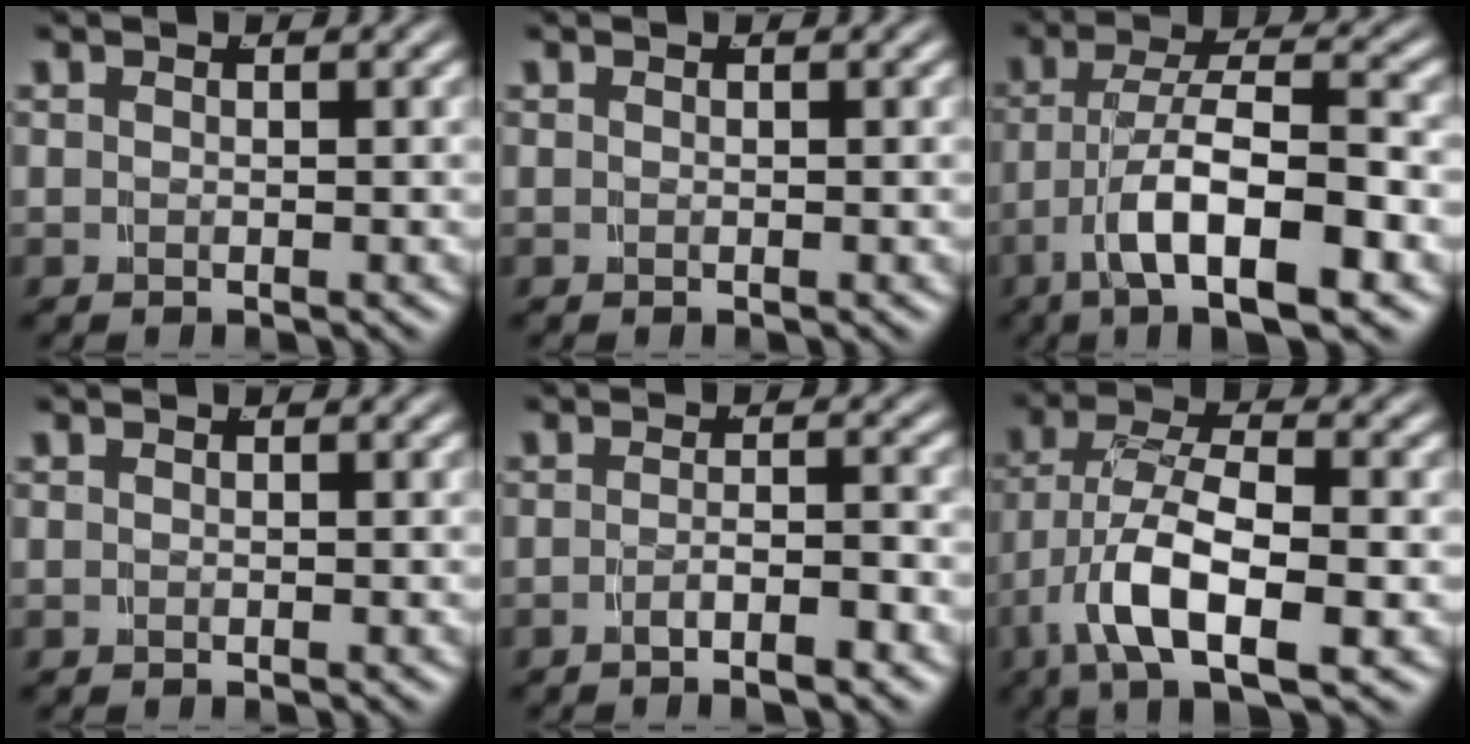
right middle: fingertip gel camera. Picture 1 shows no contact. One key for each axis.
{"total": 0.0}
{"total": 8.0, "fx": -3.4, "fy": 2.8, "fz": 6.7, "tx": -0.116, "ty": -0.007, "tz": -0.053}
{"total": 0.0}
{"total": 2.7, "fx": -2.3, "fy": 0.0, "fz": 1.5, "tx": -0.021, "ty": 0.000, "tz": -0.044}
{"total": 6.0, "fx": -1.2, "fy": 2.5, "fz": 5.3, "tx": -0.118, "ty": -0.020, "tz": -0.014}